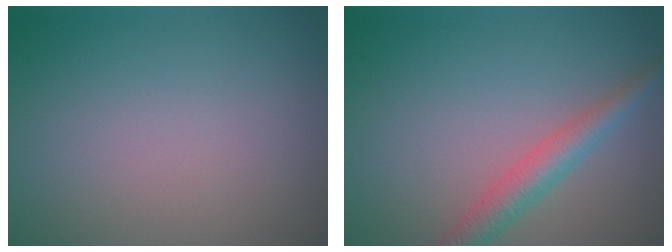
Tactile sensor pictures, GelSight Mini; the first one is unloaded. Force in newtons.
{"total": 3.1, "press": 3.1, "slide": 0.2}